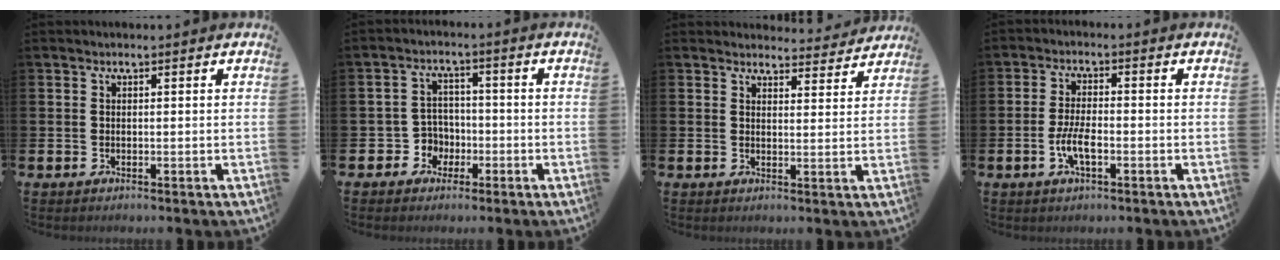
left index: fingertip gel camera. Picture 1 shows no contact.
{"total": 4.2, "force": [-1.6, 3.8, 0.5], "torque": [-0.031, 0.006, -0.034]}
{"total": 3.6, "force": [3.5, 0.6, 0.0], "torque": [0.004, -0.025, 0.061]}
{"total": 4.2, "force": [-1.4, 1.5, 3.7], "torque": [-0.082, 0.003, -0.027]}